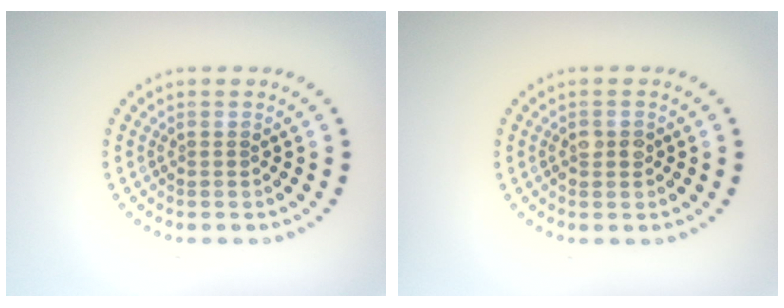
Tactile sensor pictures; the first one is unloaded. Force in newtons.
{"total": 1.6, "press": 1.6, "slide": 0.3}